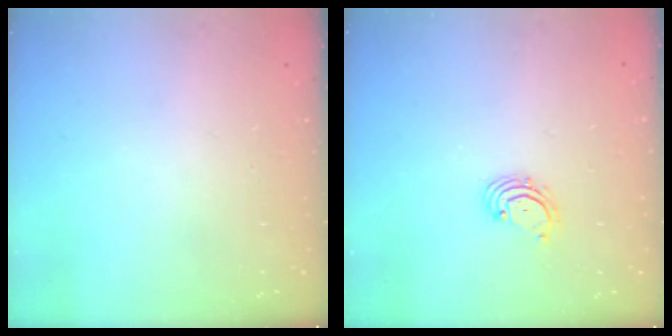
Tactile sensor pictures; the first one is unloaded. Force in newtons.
{"total": 2.0, "press": 1.9, "slide": 0.6}